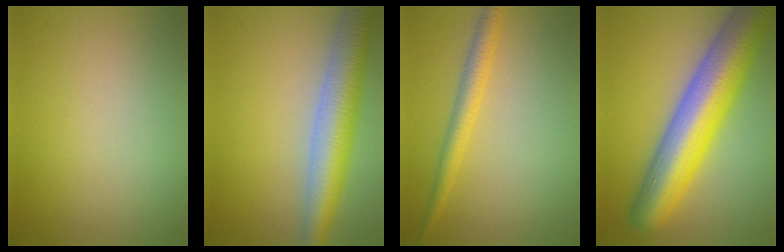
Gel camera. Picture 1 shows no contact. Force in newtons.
{"total": 7.1, "press": 7.1, "slide": 0.1}
{"total": 2.8, "press": 2.8, "slide": 0.2}
{"total": 12.1, "press": 12.1, "slide": 0.4}